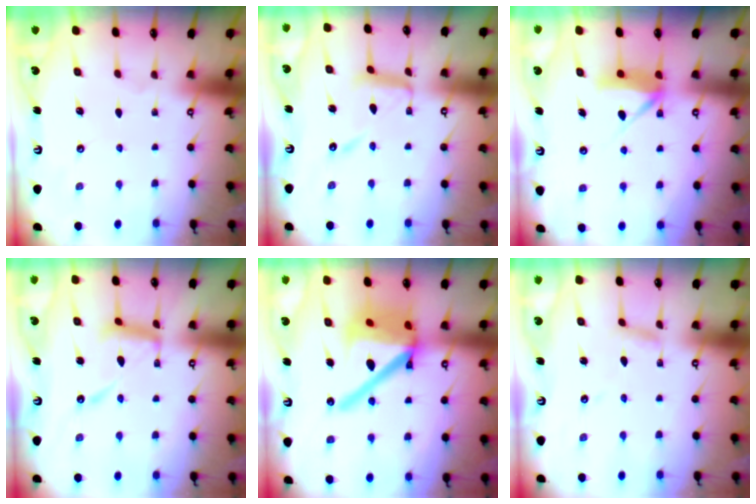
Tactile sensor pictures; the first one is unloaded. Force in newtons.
{"total": 11.3, "press": 11.3, "slide": 1.0}
{"total": 7.7, "press": 7.7, "slide": 0.3}
{"total": 12.5, "press": 12.4, "slide": 0.9}
{"total": 21.2, "press": 21.0, "slide": 2.9}
{"total": 4.0, "press": 4.0, "slide": 0.3}